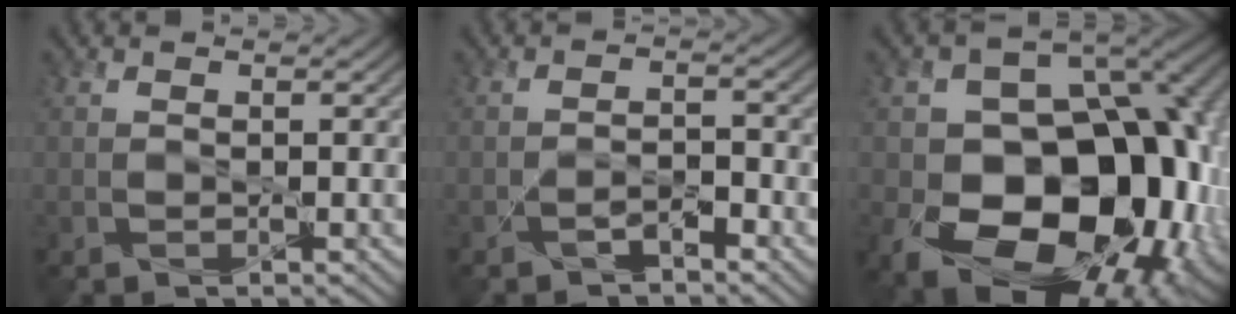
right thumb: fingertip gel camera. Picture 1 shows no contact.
{"total": 1.9, "force": [-1.8, 0.1, 0.7], "torque": [-0.005, 0.010, -0.028]}
{"total": 20.6, "force": [-4.7, 15.6, 12.6], "torque": [-0.165, -0.036, -0.070]}